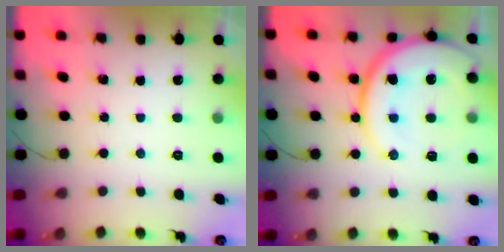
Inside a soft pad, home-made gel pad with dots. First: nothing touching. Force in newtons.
{"total": 18.1, "press": 18.0, "slide": 2.3}